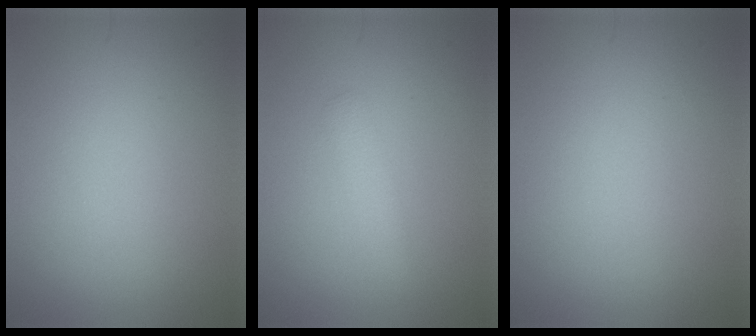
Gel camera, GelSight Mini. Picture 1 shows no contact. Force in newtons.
{"total": 1.4, "press": 1.4, "slide": 0.0}
{"total": 0.0}